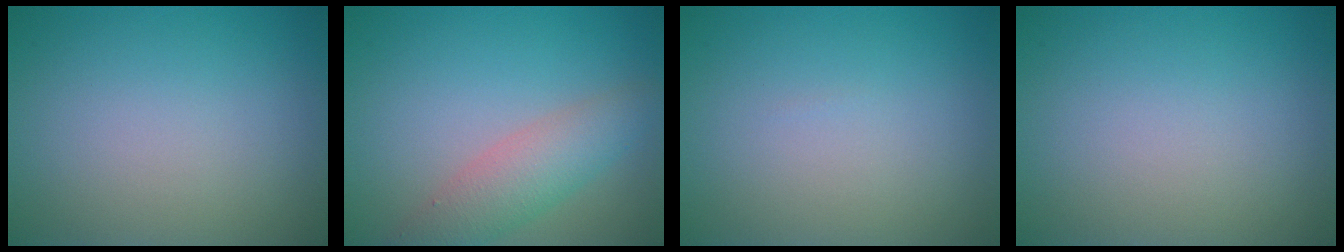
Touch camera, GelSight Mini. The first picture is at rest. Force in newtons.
{"total": 3.1, "press": 3.1, "slide": 0.3}
{"total": 0.0}
{"total": 0.0}